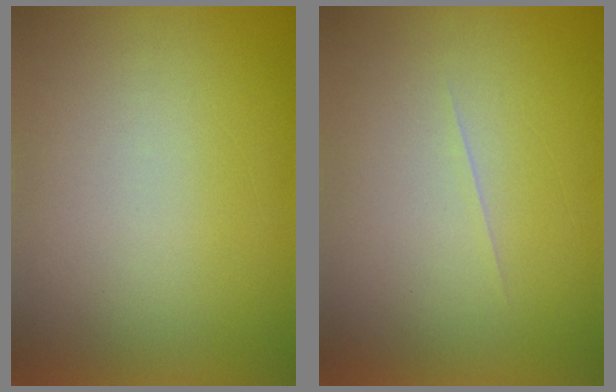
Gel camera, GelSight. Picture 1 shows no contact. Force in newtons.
{"total": 1.2}